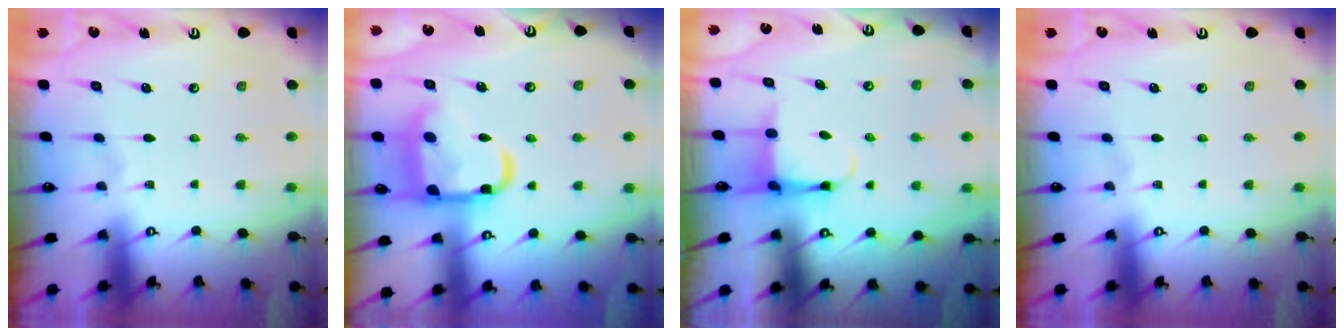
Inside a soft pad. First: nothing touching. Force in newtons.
{"total": 18.7, "press": 18.6, "slide": 1.6}
{"total": 3.9, "press": 3.8, "slide": 0.6}
{"total": 0.0}